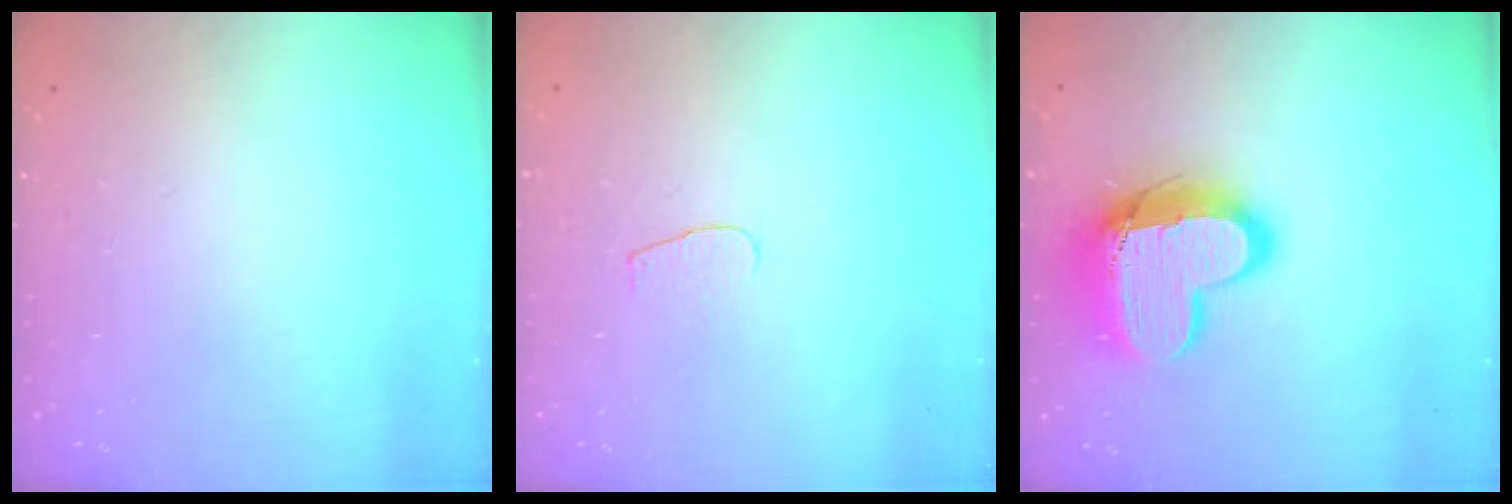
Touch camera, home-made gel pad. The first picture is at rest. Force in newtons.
{"total": 2.8, "press": 2.8, "slide": 0.2}
{"total": 17.4, "press": 17.3, "slide": 1.3}